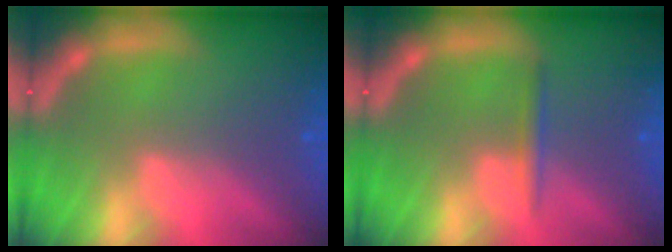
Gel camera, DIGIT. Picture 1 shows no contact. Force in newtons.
{"total": 1.4}